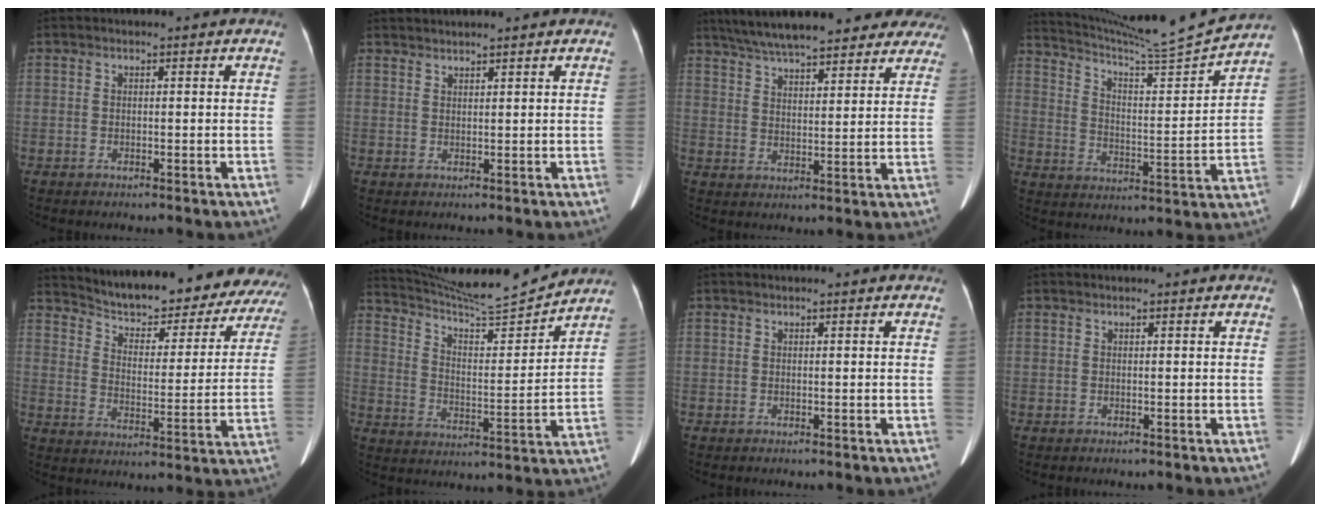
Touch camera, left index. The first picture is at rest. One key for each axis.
{"total": 2.8, "fx": 2.7, "fy": -0.2, "fz": 0.7, "tx": -0.010, "ty": 0.024, "tz": 0.045}
{"total": 24.1, "fx": 20.8, "fy": 6.1, "fz": 10.6, "tx": -0.172, "ty": 0.020, "tz": 0.269}
{"total": 16.2, "fx": 15.4, "fy": -2.8, "fz": 4.2, "tx": -0.083, "ty": -0.043, "tz": 0.236}
{"total": 24.9, "fx": 23.0, "fy": 6.4, "fz": 7.2, "tx": -0.103, "ty": -0.042, "tz": 0.285}
{"total": 16.0, "fx": 15.5, "fy": -0.9, "fz": 4.0, "tx": -0.082, "ty": -0.027, "tz": 0.244}
{"total": 0.0}
{"total": 0.0}